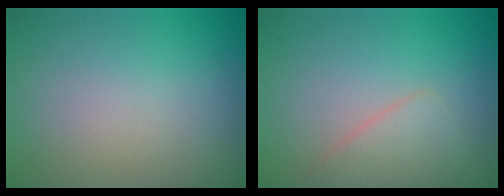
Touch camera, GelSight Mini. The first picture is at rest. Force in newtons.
{"total": 2.5, "press": 2.5, "slide": 0.1}